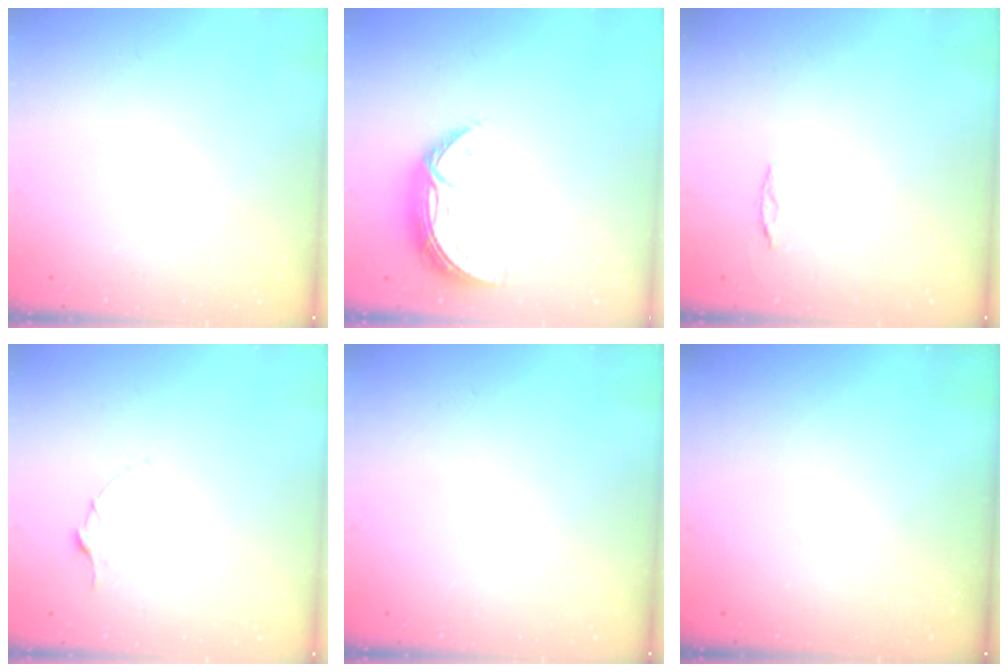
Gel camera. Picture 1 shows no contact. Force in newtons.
{"total": 7.8, "press": 7.8, "slide": 0.7}
{"total": 3.1, "press": 3.1, "slide": 0.3}
{"total": 5.2, "press": 5.2, "slide": 0.5}
{"total": 0.0}
{"total": 0.0}